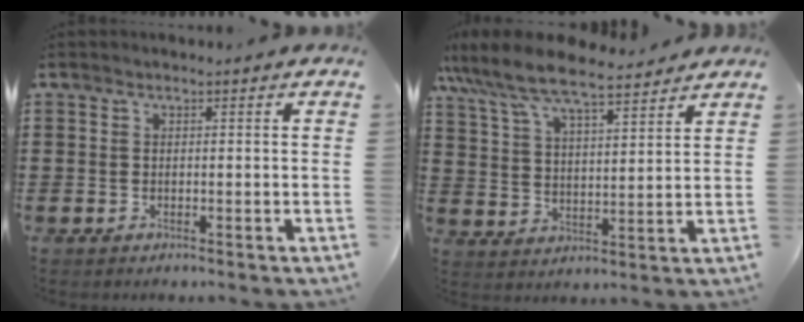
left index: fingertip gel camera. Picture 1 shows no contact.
{"total": 8.0, "force": [7.2, 1.2, 3.2], "torque": [-0.090, -0.033, 0.126]}